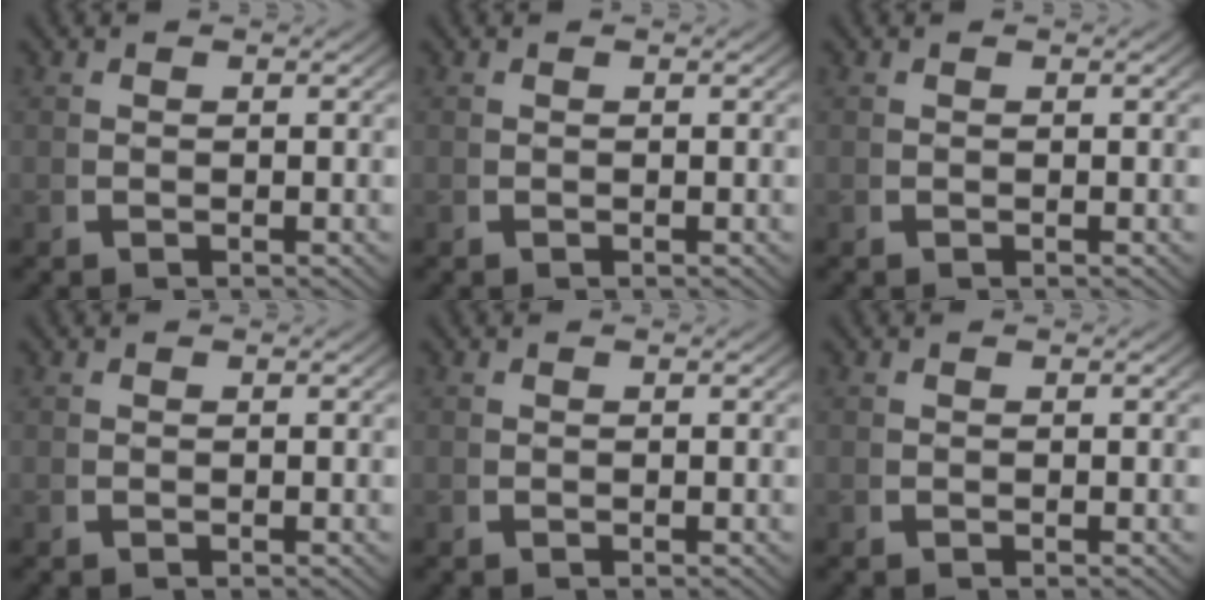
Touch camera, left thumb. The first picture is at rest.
{"total": 0.0}
{"total": 0.0}
{"total": 0.0}
{"total": 0.0}
{"total": 0.0}